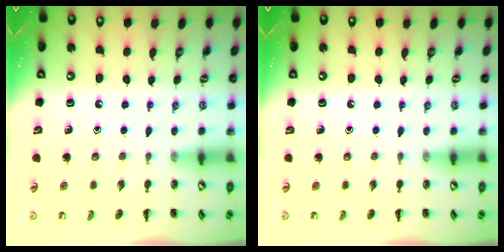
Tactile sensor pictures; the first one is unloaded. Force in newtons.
{"total": 0.0}